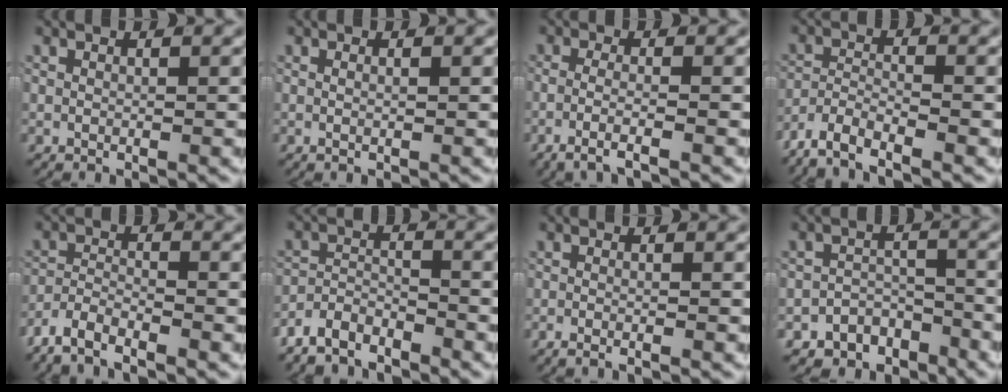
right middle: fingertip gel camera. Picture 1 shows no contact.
{"total": 0.7, "force": [0.0, -0.3, 0.6], "torque": [-0.009, -0.002, 0.001]}
{"total": 3.4, "force": [-2.3, 0.3, 2.4], "torque": [-0.052, -0.013, -0.035]}
{"total": 5.1, "force": [-4.1, 2.0, 2.3], "torque": [-0.045, -0.011, -0.073]}
{"total": 4.1, "force": [-3.2, 1.6, 1.9], "torque": [-0.035, -0.002, -0.063]}
{"total": 4.6, "force": [-3.9, 2.1, 1.2], "torque": [-0.015, -0.006, -0.077]}
{"total": 1.8, "force": [-1.5, 0.2, 0.9], "torque": [-0.019, 0.000, -0.029]}
{"total": 7.6, "force": [-6.4, 4.1, 1.0], "torque": [0.007, -0.011, -0.113]}